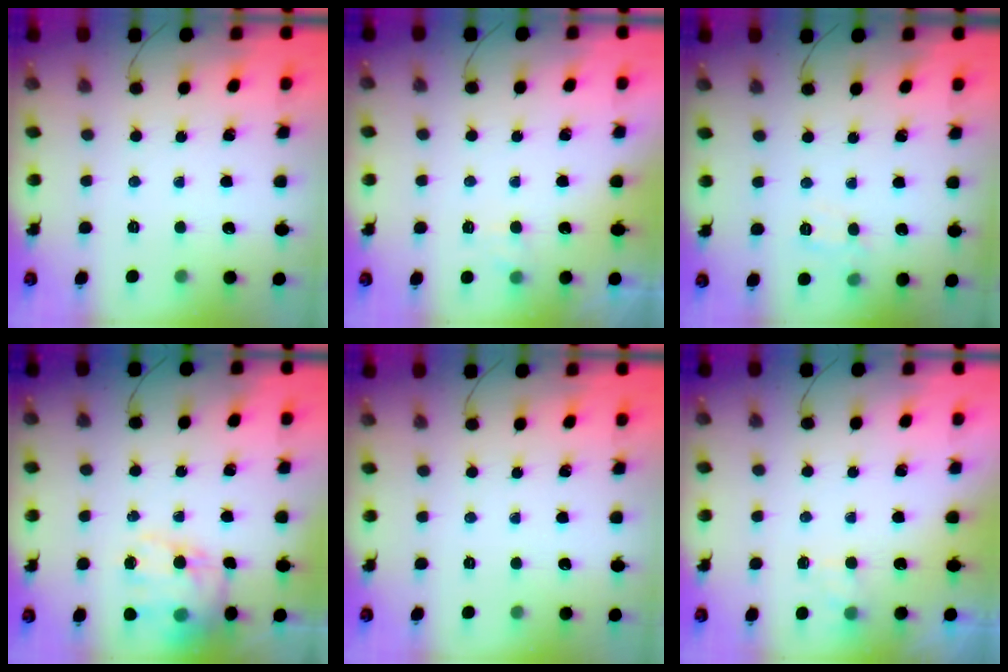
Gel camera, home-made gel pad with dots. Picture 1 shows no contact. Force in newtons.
{"total": 2.6, "press": 2.4, "slide": 1.2}
{"total": 7.0, "press": 6.8, "slide": 1.8}
{"total": 14.2, "press": 13.7, "slide": 3.5}
{"total": 0.0}
{"total": 2.5, "press": 1.9, "slide": 1.6}